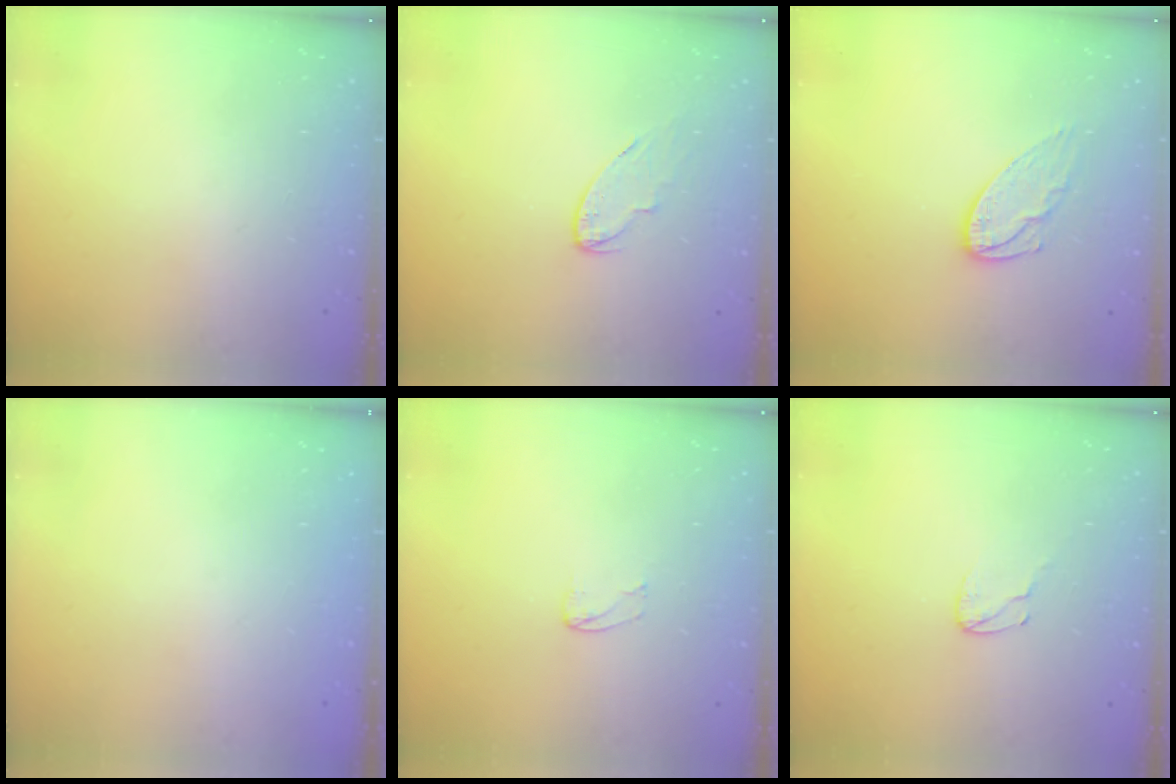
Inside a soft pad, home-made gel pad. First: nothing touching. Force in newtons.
{"total": 5.3, "press": 5.3, "slide": 0.3}
{"total": 9.1, "press": 9.1, "slide": 0.5}
{"total": 0.0}
{"total": 2.9, "press": 2.9, "slide": 0.2}
{"total": 2.7, "press": 2.7, "slide": 0.2}